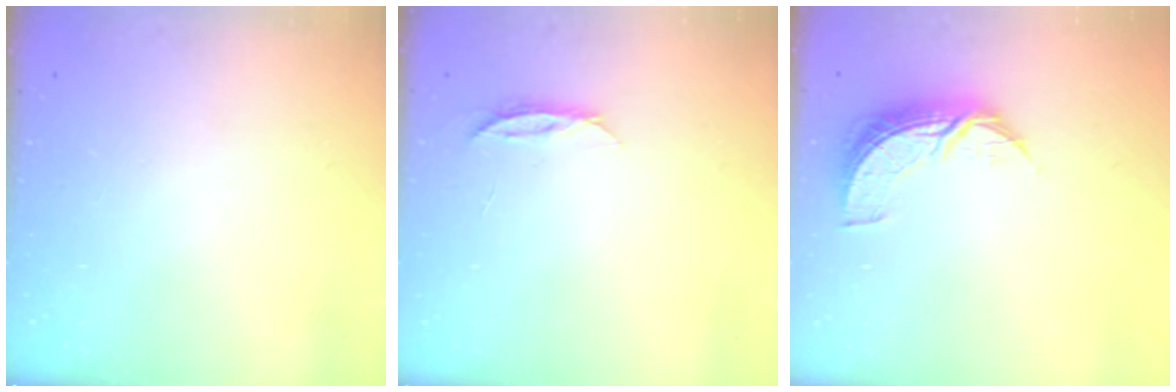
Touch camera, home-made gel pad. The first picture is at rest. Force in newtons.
{"total": 4.0, "press": 3.9, "slide": 0.4}
{"total": 8.5, "press": 8.5, "slide": 0.5}